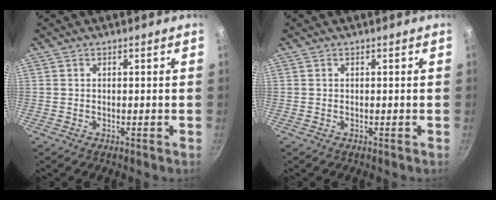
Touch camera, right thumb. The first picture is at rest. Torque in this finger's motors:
{"motor_torque": [0.00, 0.00, 0.02, -0.04, 0.00]}